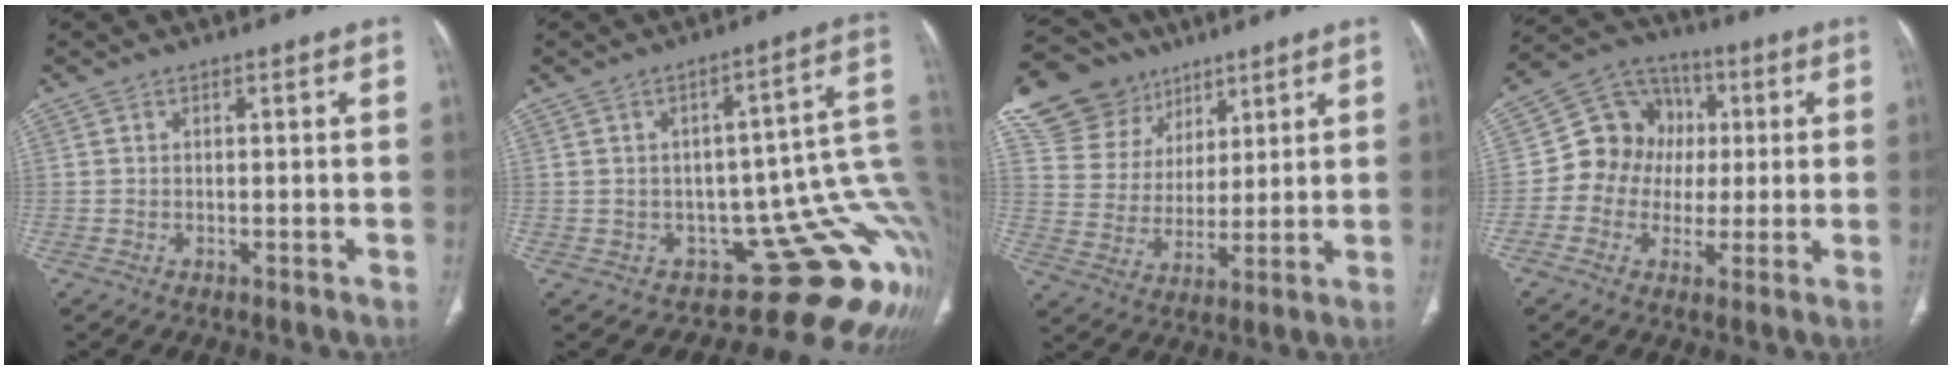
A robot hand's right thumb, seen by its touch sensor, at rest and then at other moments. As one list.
[{"total": 19.3, "force": [-2.0, 9.6, 16.5], "torque": [-0.130, 0.037, -0.014]}, {"total": 17.4, "force": [10.4, 13.1, 4.6], "torque": [-0.054, -0.007, 0.203]}, {"total": 11.9, "force": [0.2, 10.9, 4.9], "torque": [-0.040, 0.026, -0.006]}]